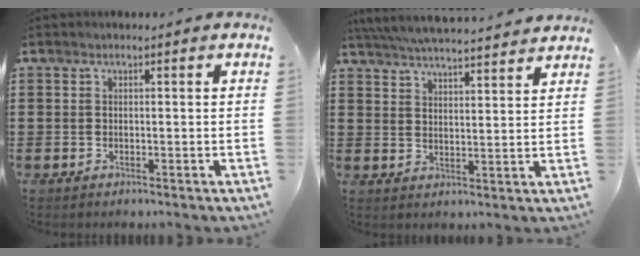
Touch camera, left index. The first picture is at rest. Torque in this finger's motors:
{"motor_torque": [0.34, -0.34, 0.17, 0.08]}